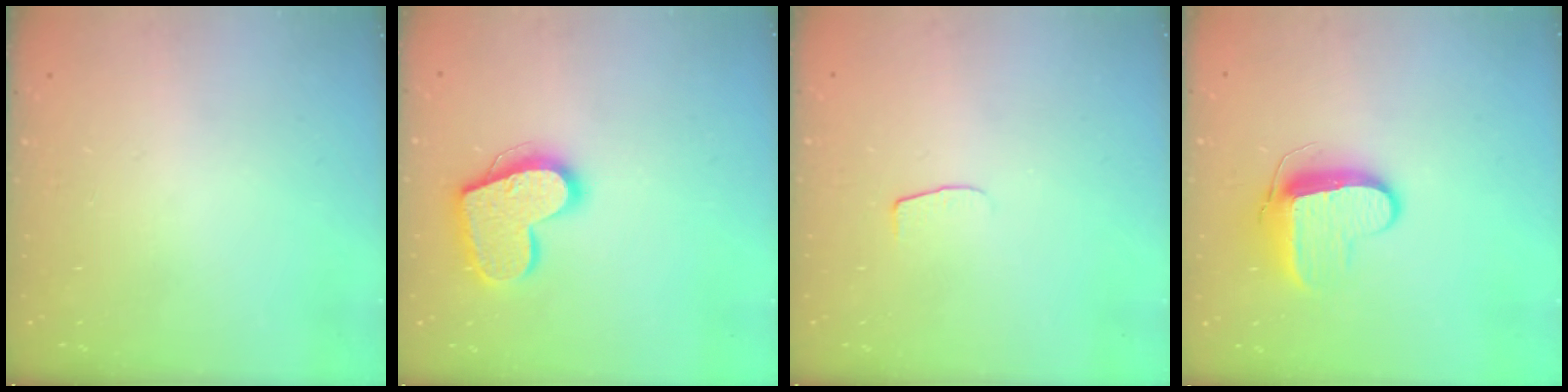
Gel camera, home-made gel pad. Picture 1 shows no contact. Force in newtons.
{"total": 16.4, "press": 16.4, "slide": 1.2}
{"total": 4.0, "press": 4.0, "slide": 0.2}
{"total": 9.9, "press": 9.8, "slide": 0.5}